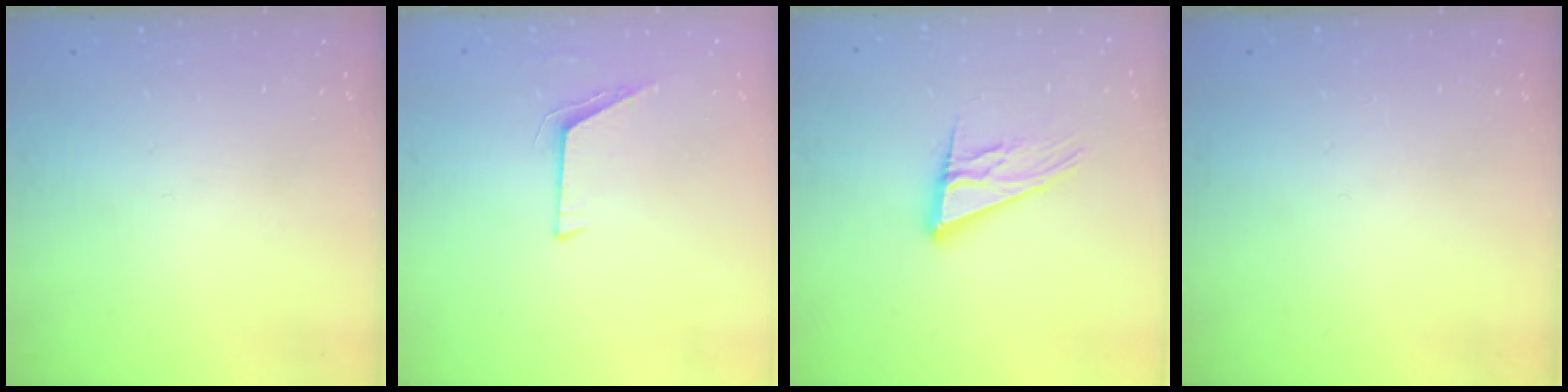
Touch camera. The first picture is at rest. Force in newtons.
{"total": 6.1, "press": 6.0, "slide": 0.6}
{"total": 13.1, "press": 12.9, "slide": 2.5}
{"total": 0.0}